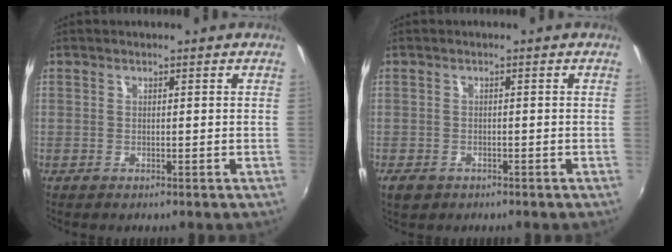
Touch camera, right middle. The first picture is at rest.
{"total": 2.7, "force": [-1.6, 1.8, 1.3], "torque": [-0.029, -0.006, -0.026]}